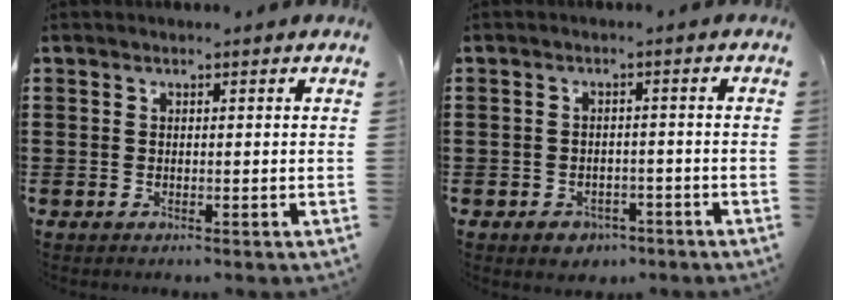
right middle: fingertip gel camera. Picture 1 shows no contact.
{"total": 2.2, "force": [-1.9, 1.2, 0.2], "torque": [-0.012, 0.003, -0.041]}